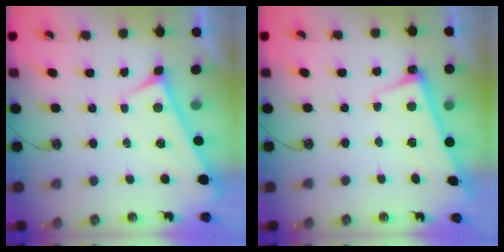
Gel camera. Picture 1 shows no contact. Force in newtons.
{"total": 2.8, "press": 2.6, "slide": 0.9}